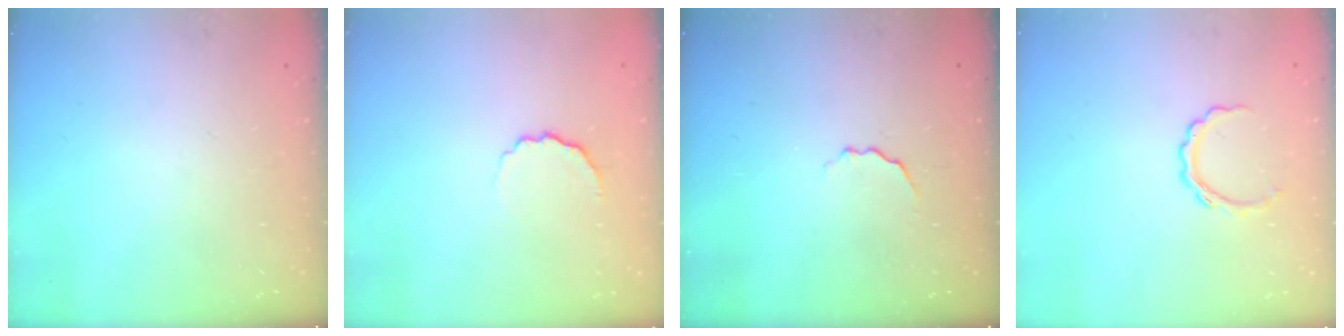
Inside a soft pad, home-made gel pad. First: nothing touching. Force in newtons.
{"total": 4.3, "press": 4.2, "slide": 1.0}
{"total": 3.0, "press": 2.9, "slide": 0.7}
{"total": 4.6, "press": 4.6, "slide": 0.3}